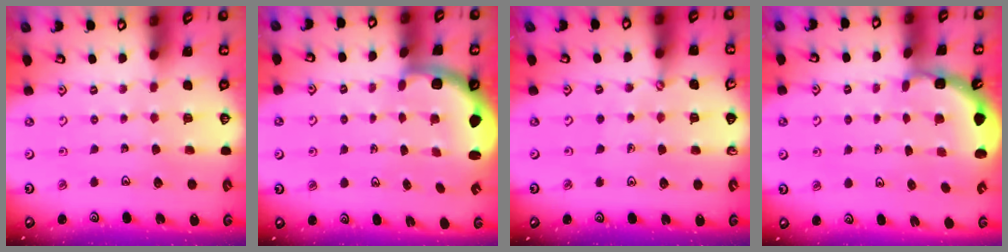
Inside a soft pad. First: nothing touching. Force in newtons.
{"total": 2.3, "press": 2.0, "slide": 1.1}
{"total": 1.6, "press": 1.6, "slide": 0.1}
{"total": 1.9, "press": 1.8, "slide": 0.6}